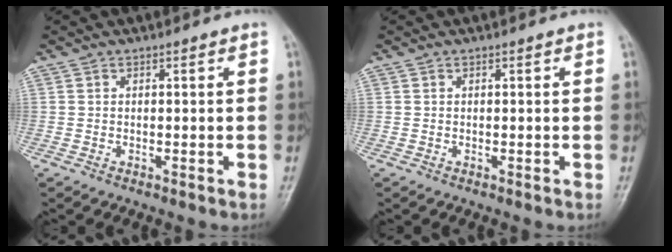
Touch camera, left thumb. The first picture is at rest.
{"total": 0.0}